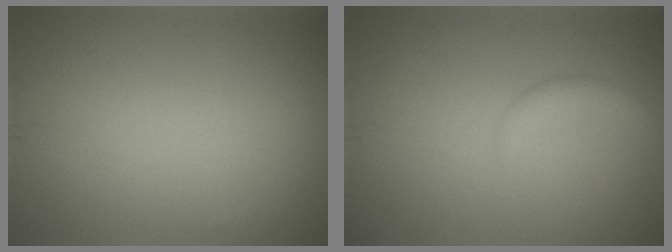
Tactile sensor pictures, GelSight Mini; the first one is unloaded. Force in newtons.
{"total": 1.5, "press": 1.5, "slide": 0.2}